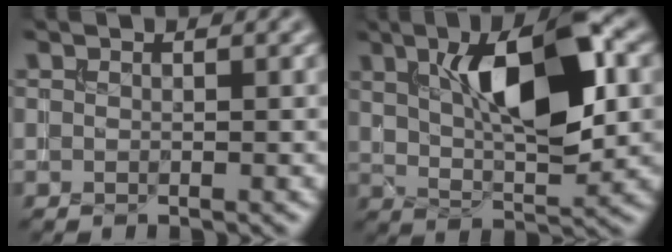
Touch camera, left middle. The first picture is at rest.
{"total": 9.8, "force": [2.7, 3.7, 8.6], "torque": [-0.139, 0.008, 0.045]}